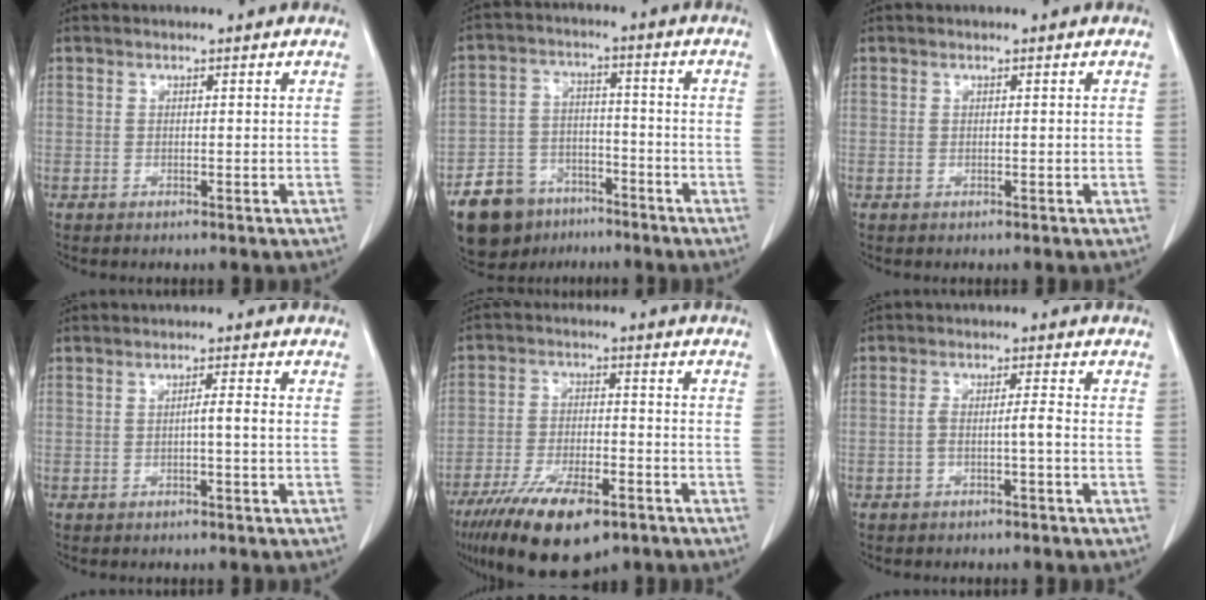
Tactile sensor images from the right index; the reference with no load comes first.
{"total": 13.8, "force": [-9.4, 8.8, 5.0], "torque": [-0.110, 0.020, -0.152]}
{"total": 0.0}
{"total": 2.5, "force": [-0.2, 0.2, 2.5], "torque": [-0.046, 0.005, -0.002]}
{"total": 15.2, "force": [-9.7, 5.3, 10.4], "torque": [-0.204, -0.018, -0.163]}
{"total": 3.1, "force": [-1.1, 0.3, 2.9], "torque": [-0.057, 0.015, -0.015]}